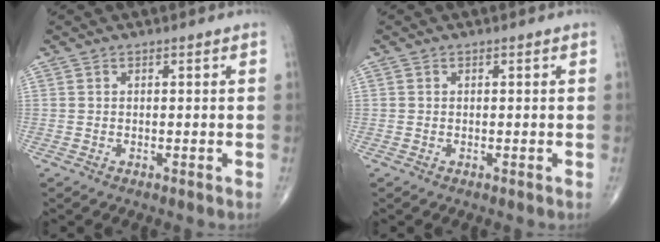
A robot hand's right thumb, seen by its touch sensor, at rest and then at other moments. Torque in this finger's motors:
{"motor_torque": [0.33, -0.53, -0.12, -0.07, 0.01]}